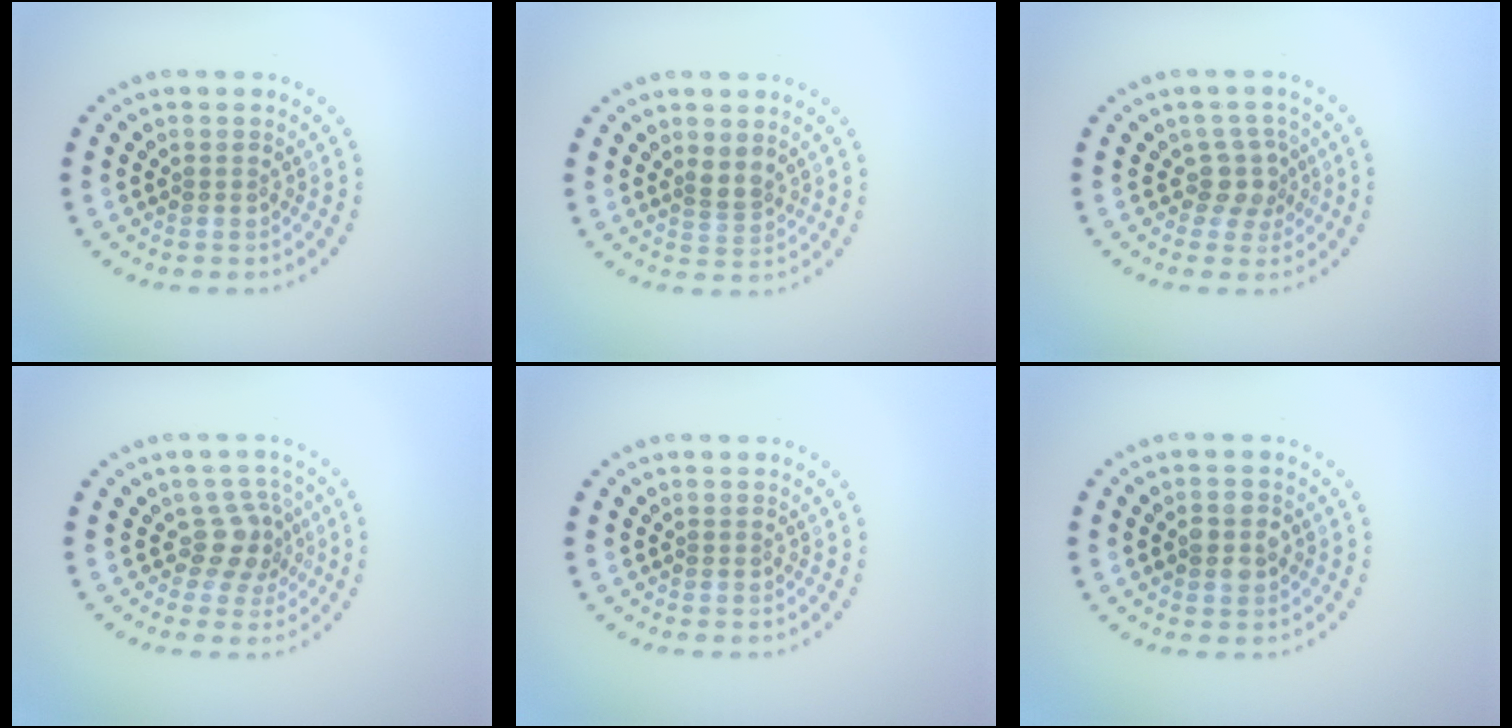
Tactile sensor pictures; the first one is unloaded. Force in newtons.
{"total": 1.7, "press": 1.2, "slide": 1.2}
{"total": 2.4, "press": 1.9, "slide": 1.5}
{"total": 2.9, "press": 2.2, "slide": 1.9}
{"total": 0.0}
{"total": 2.1, "press": 2.1, "slide": 0.1}